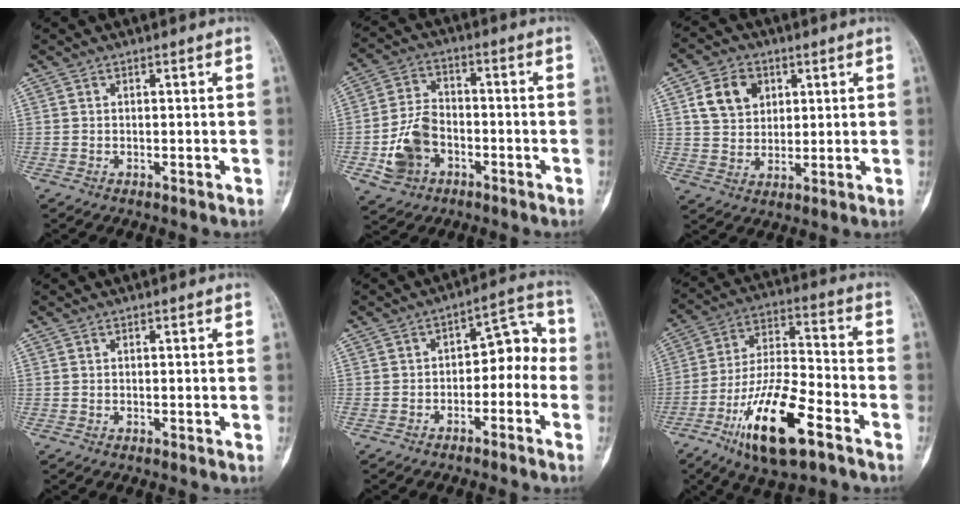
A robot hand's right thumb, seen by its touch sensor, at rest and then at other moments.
{"total": 10.1, "force": [-3.3, 7.5, 5.9], "torque": [-0.105, 0.026, -0.059]}
{"total": 8.7, "force": [3.2, 6.8, 4.5], "torque": [-0.052, -0.007, 0.061]}
{"total": 0.0}
{"total": 8.6, "force": [-2.9, 5.4, 6.1], "torque": [-0.055, 0.056, -0.048]}
{"total": 18.3, "force": [-9.7, 6.1, 14.3], "torque": [-0.262, 0.055, -0.171]}